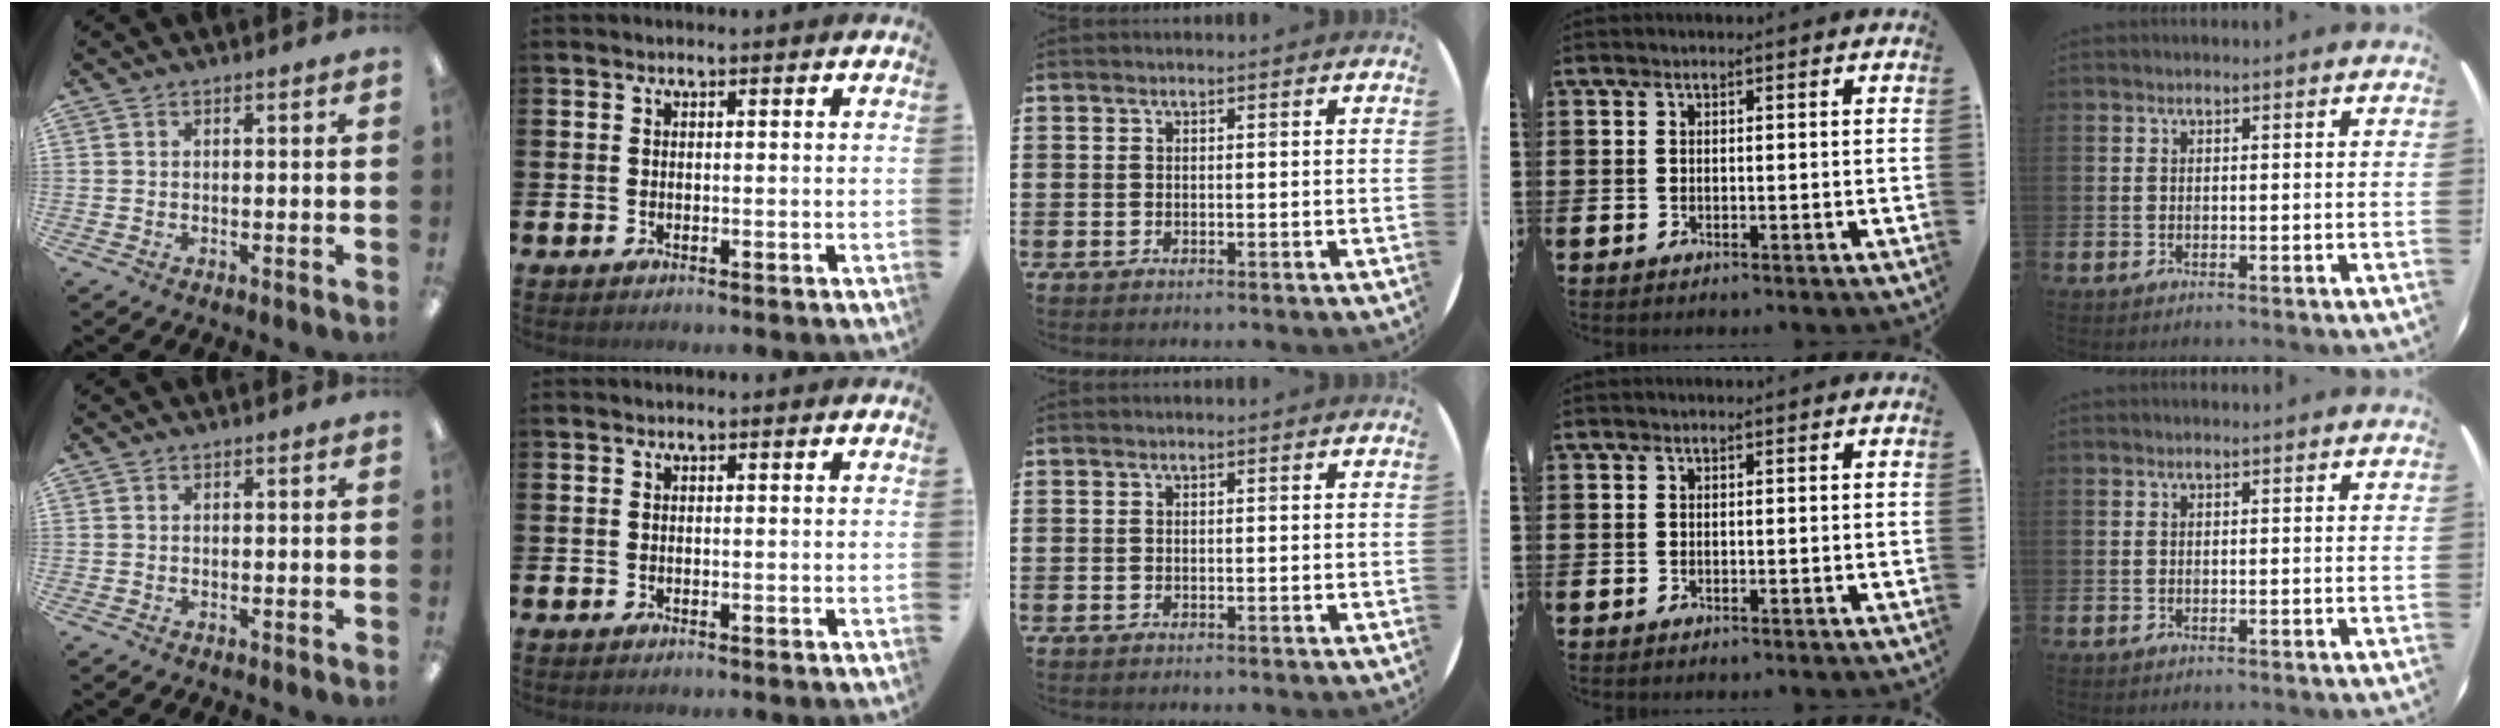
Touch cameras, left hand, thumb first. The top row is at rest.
{}